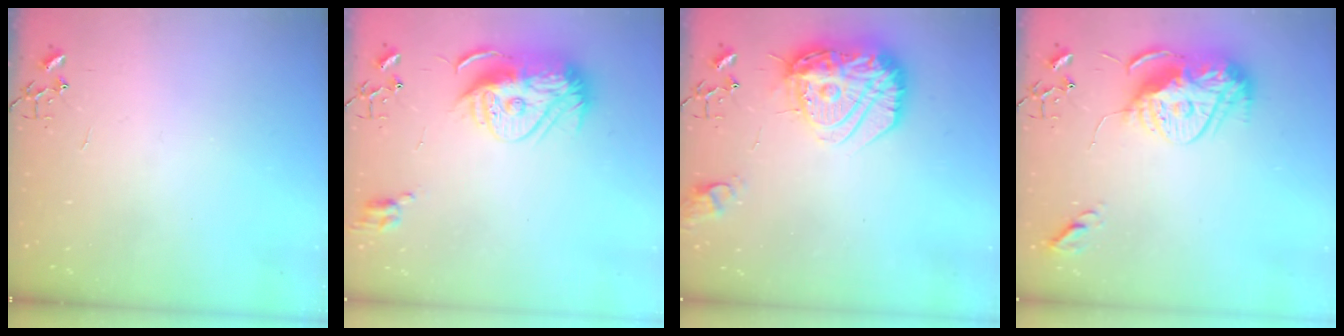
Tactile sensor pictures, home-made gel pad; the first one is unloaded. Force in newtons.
{"total": 15.1, "press": 15.0, "slide": 1.3}
{"total": 20.4, "press": 20.3, "slide": 1.9}
{"total": 16.2, "press": 16.1, "slide": 1.4}